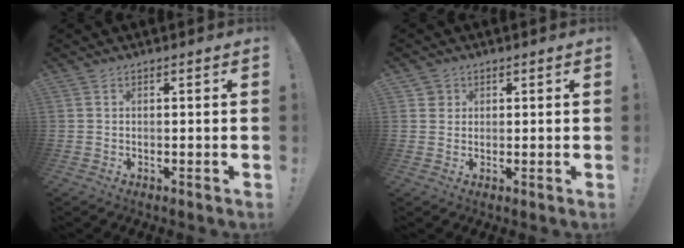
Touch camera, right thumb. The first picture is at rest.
{"total": 2.4, "force": [1.1, 2.1, 0.3], "torque": [-0.009, 0.002, 0.021]}